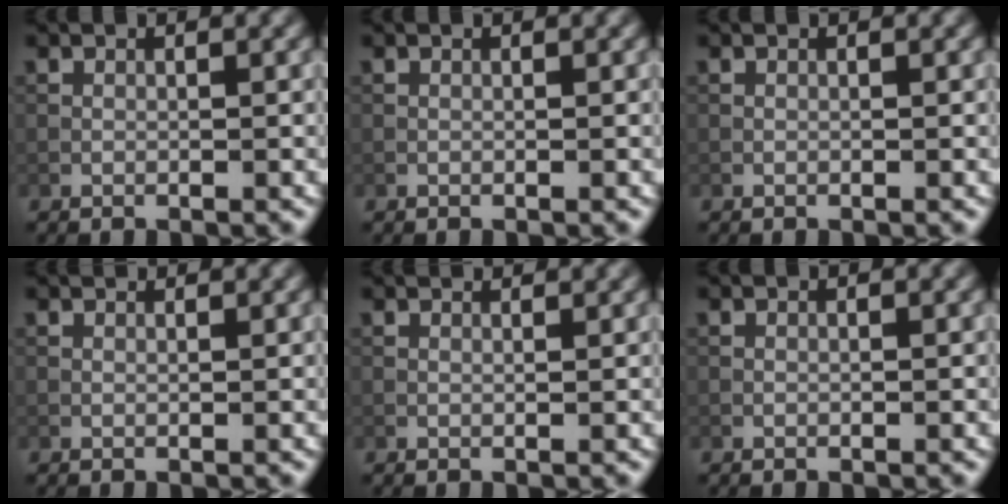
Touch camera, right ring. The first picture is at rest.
{"total": 0.0}
{"total": 0.0}
{"total": 1.0, "force": [0.9, 0.1, 0.3], "torque": [-0.015, -0.005, 0.007]}
{"total": 1.6, "force": [1.4, 0.2, 0.6], "torque": [-0.018, -0.006, 0.012]}
{"total": 0.0}